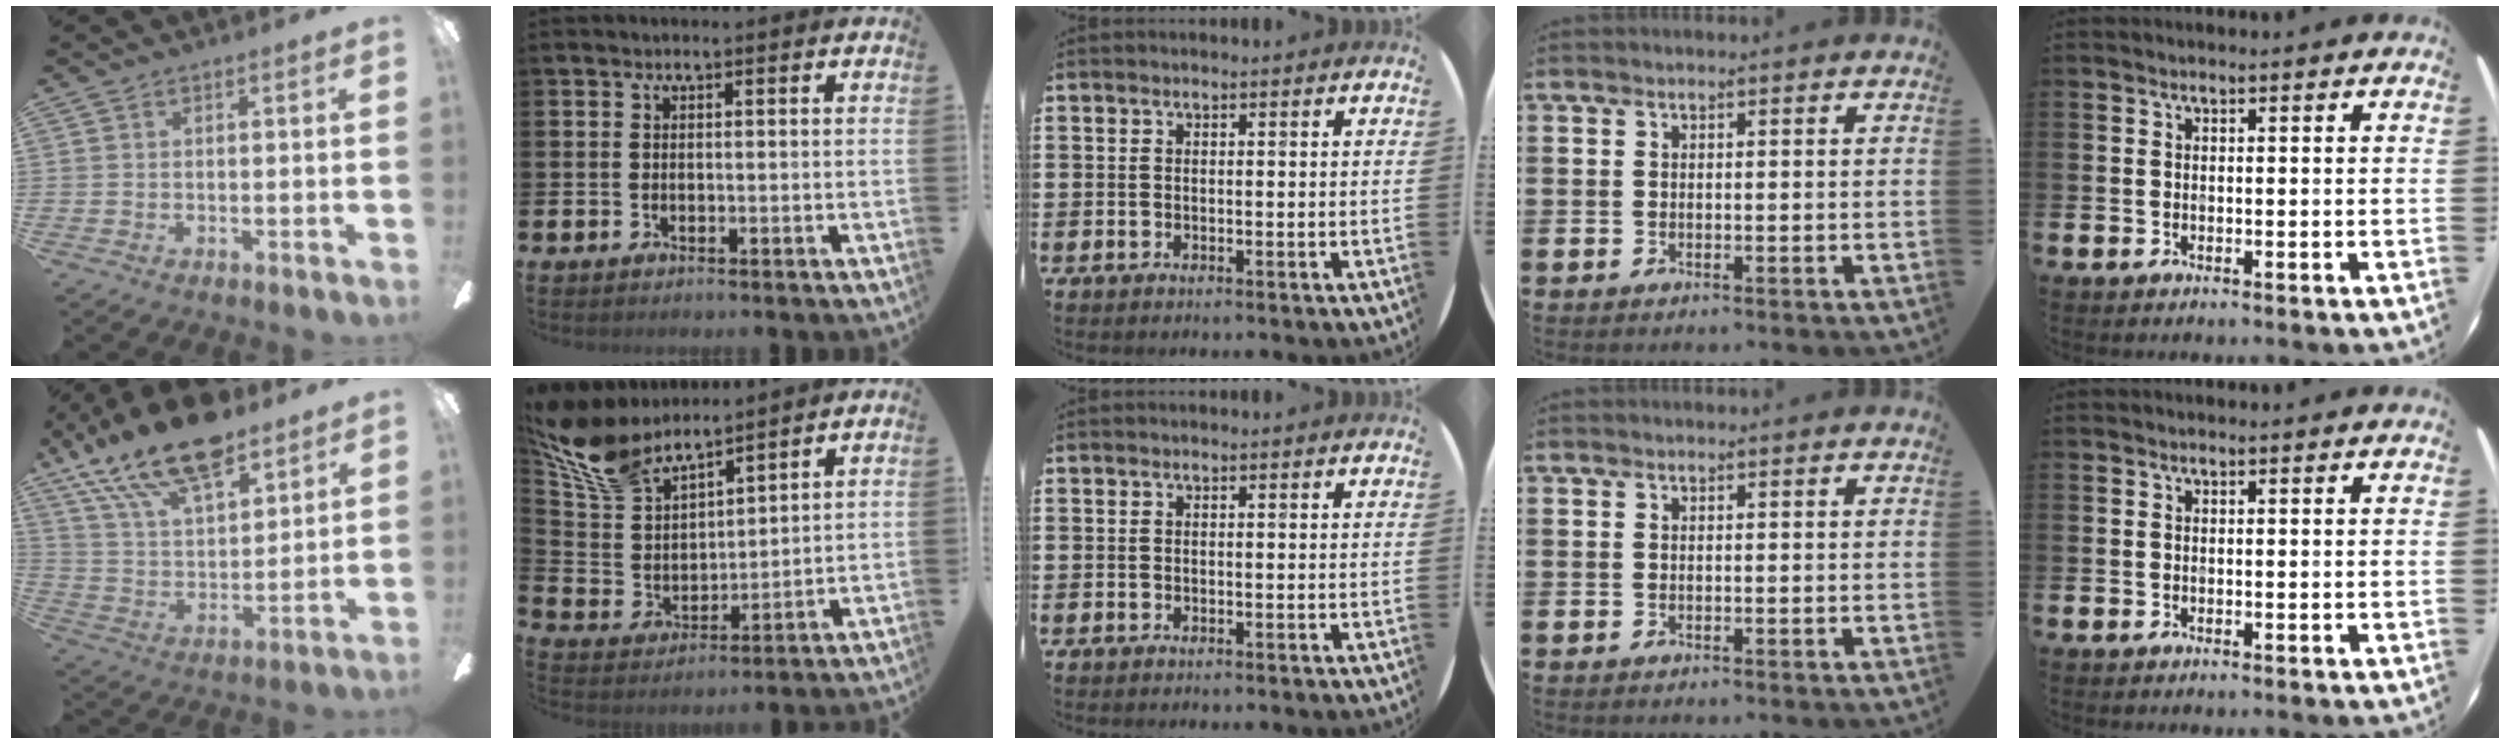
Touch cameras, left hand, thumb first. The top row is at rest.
{"thumb": {"total": 20.1, "force": [14.0, 7.8, 12.1], "torque": [-0.229, -0.075, 0.244]}, "index": {"total": 9.5, "force": [8.3, 3.5, 3.1], "torque": [-0.109, -0.043, 0.153]}}